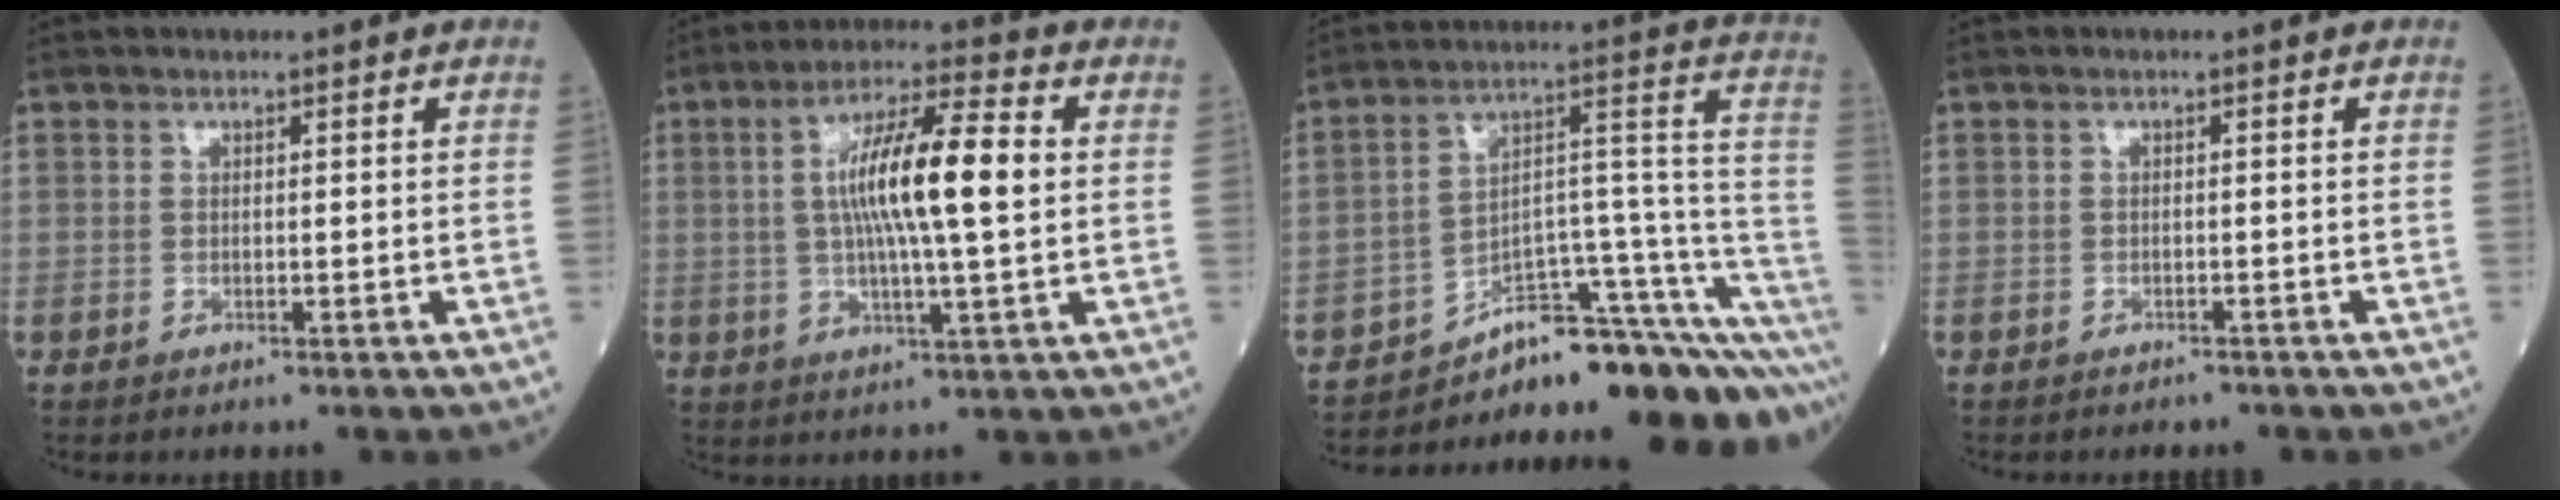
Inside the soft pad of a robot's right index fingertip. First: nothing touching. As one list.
[{"total": 13.0, "force": [1.4, 1.3, 12.8], "torque": [-0.227, 0.014, 0.020]}, {"total": 21.4, "force": [-18.9, 3.3, 9.5], "torque": [-0.042, 0.062, -0.270]}, {"total": 2.2, "force": [-2.0, 0.8, 0.6], "torque": [-0.016, -0.002, -0.023]}]